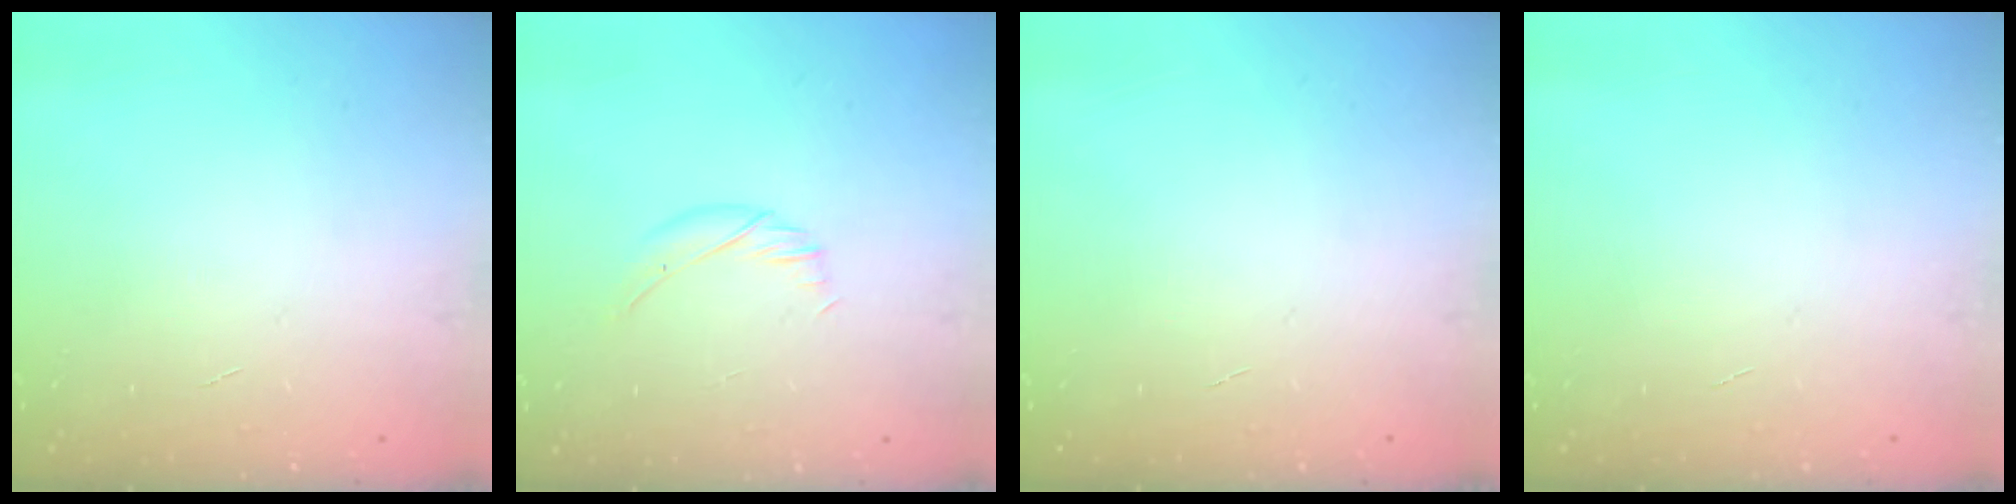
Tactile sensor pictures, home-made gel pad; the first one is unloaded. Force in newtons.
{"total": 4.3, "press": 4.2, "slide": 1.2}
{"total": 0.0}
{"total": 0.0}